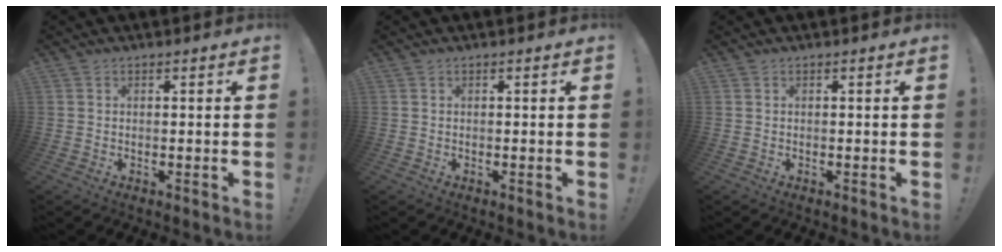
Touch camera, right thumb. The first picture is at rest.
{"total": 0.0}
{"total": 0.0}